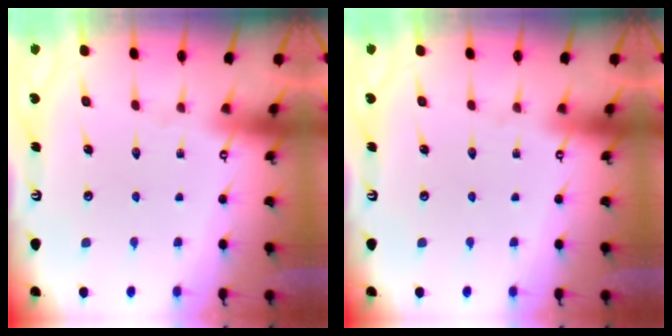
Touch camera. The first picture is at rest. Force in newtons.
{"total": 0.0}